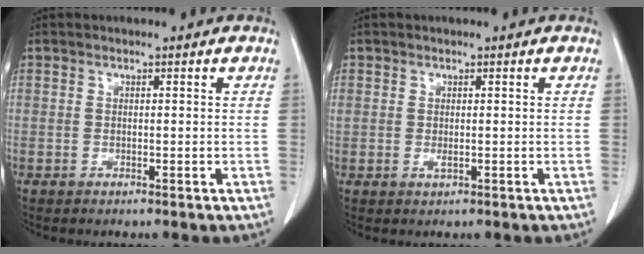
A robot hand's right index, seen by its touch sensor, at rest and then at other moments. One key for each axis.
{"total": 0.9, "fx": 0.0, "fy": 0.6, "fz": 0.7, "tx": -0.015, "ty": -0.001, "tz": 0.003}